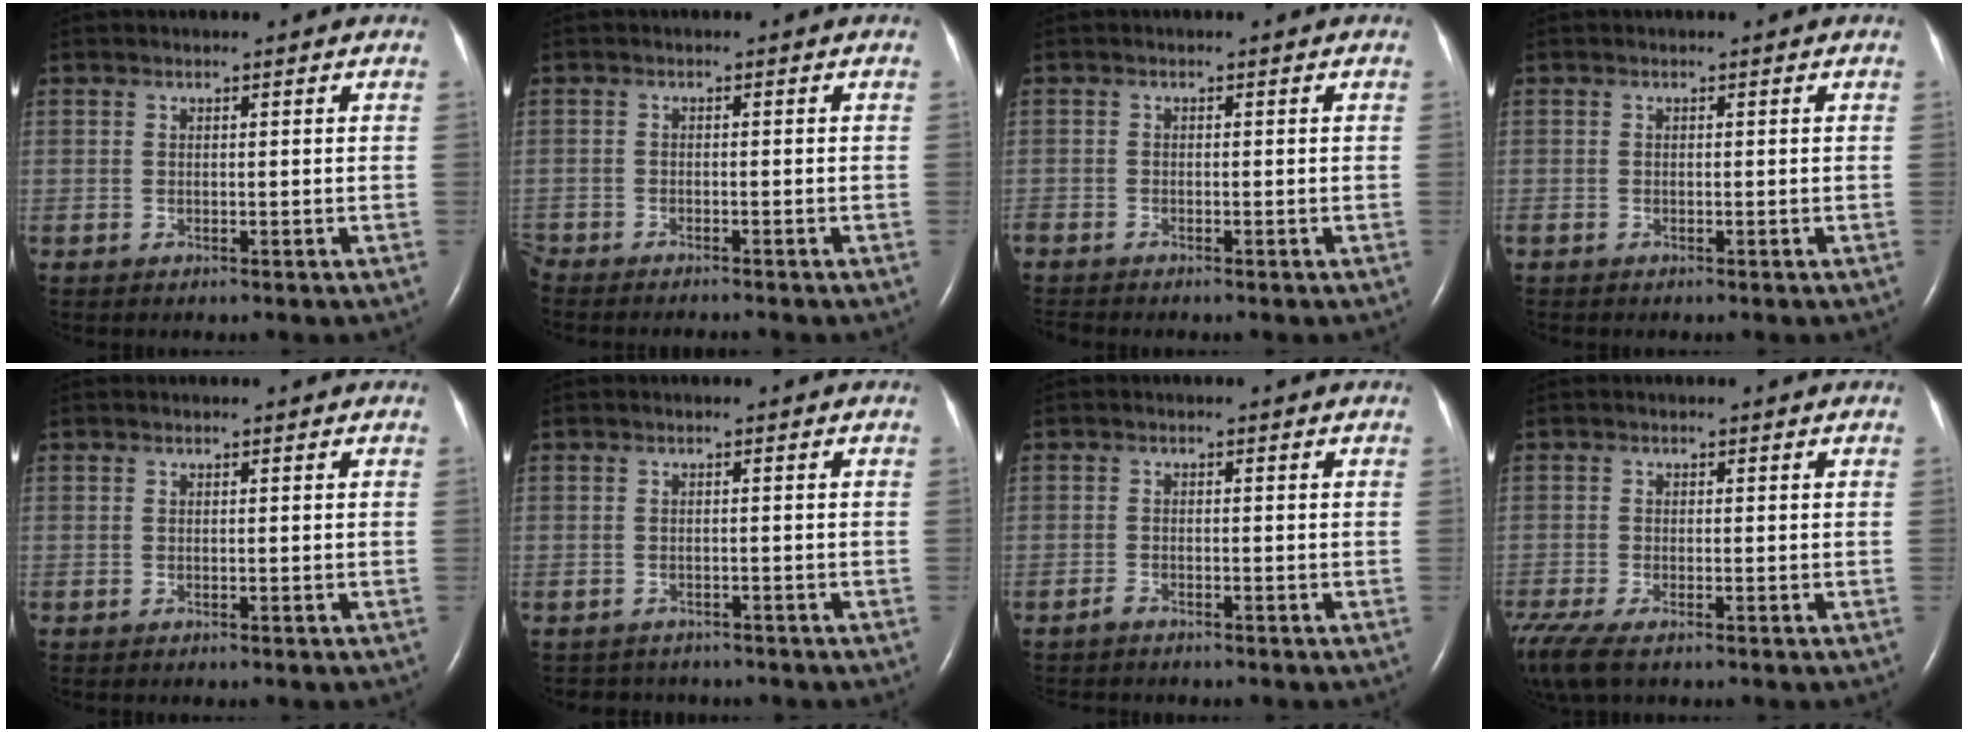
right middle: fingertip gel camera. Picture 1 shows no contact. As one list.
[{"total": 4.7, "force": [-4.5, 0.0, 1.2], "torque": [-0.011, -0.013, -0.073]}, {"total": 2.2, "force": [-2.2, 0.1, 0.2], "torque": [-0.006, -0.010, -0.042]}, {"total": 0.0}, {"total": 0.0}, {"total": 3.7, "force": [-3.3, 1.6, 0.0], "torque": [-0.004, 0.002, -0.042]}, {"total": 1.3, "force": [-1.2, 0.3, 0.1], "torque": [-0.010, -0.001, -0.020]}, {"total": 8.2, "force": [-5.8, 2.6, 5.2], "torque": [-0.125, -0.018, -0.103]}]